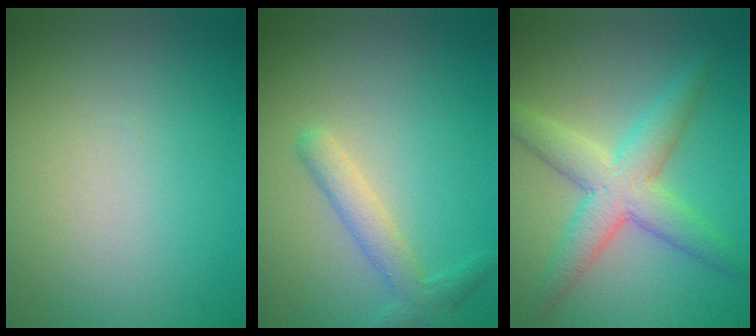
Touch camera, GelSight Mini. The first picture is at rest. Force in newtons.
{"total": 2.6, "press": 2.5, "slide": 0.1}
{"total": 5.4, "press": 5.4, "slide": 0.3}